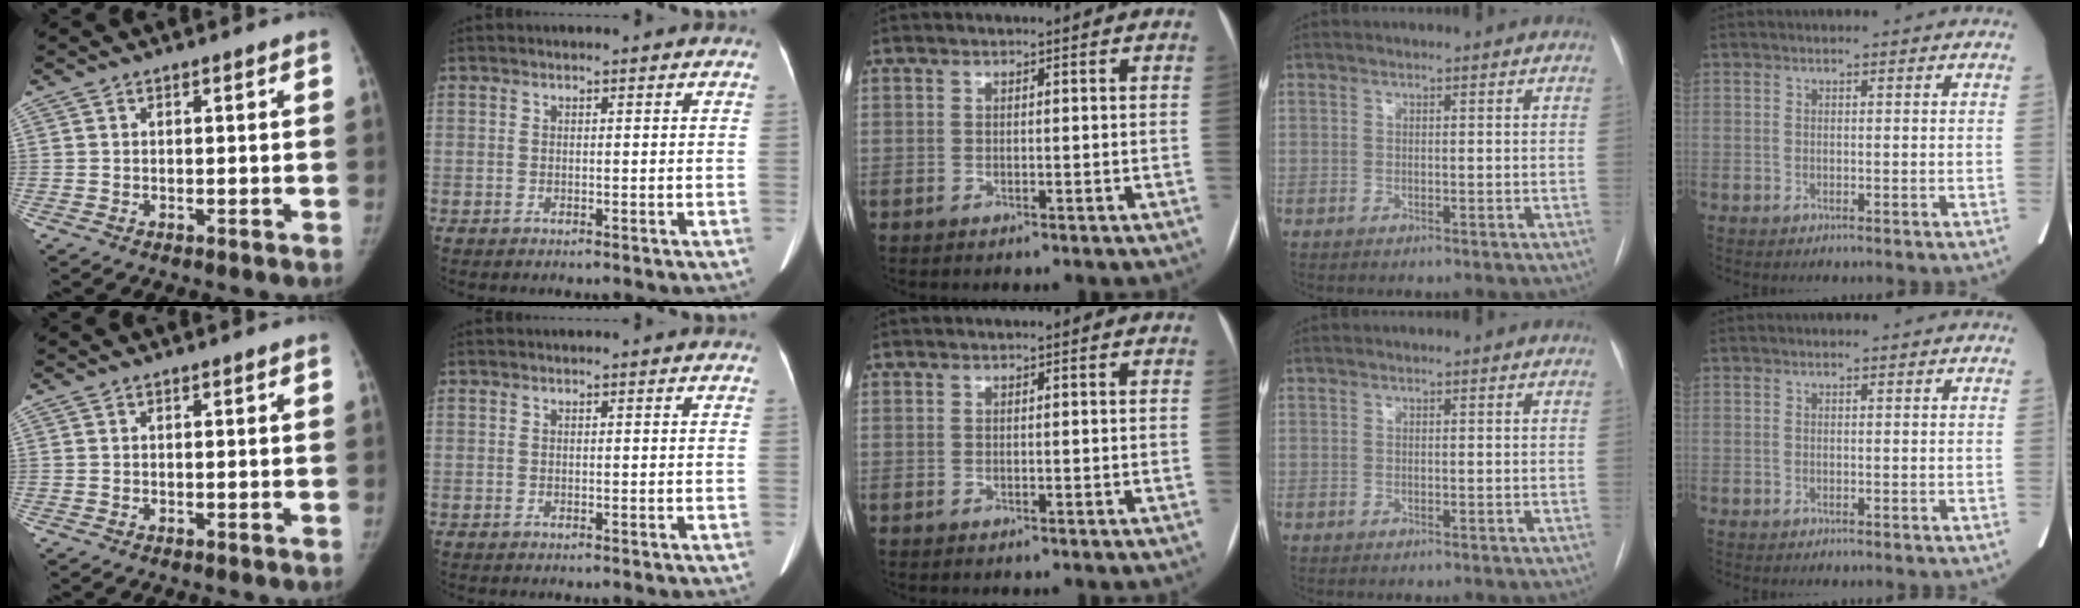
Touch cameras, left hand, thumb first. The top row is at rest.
{}